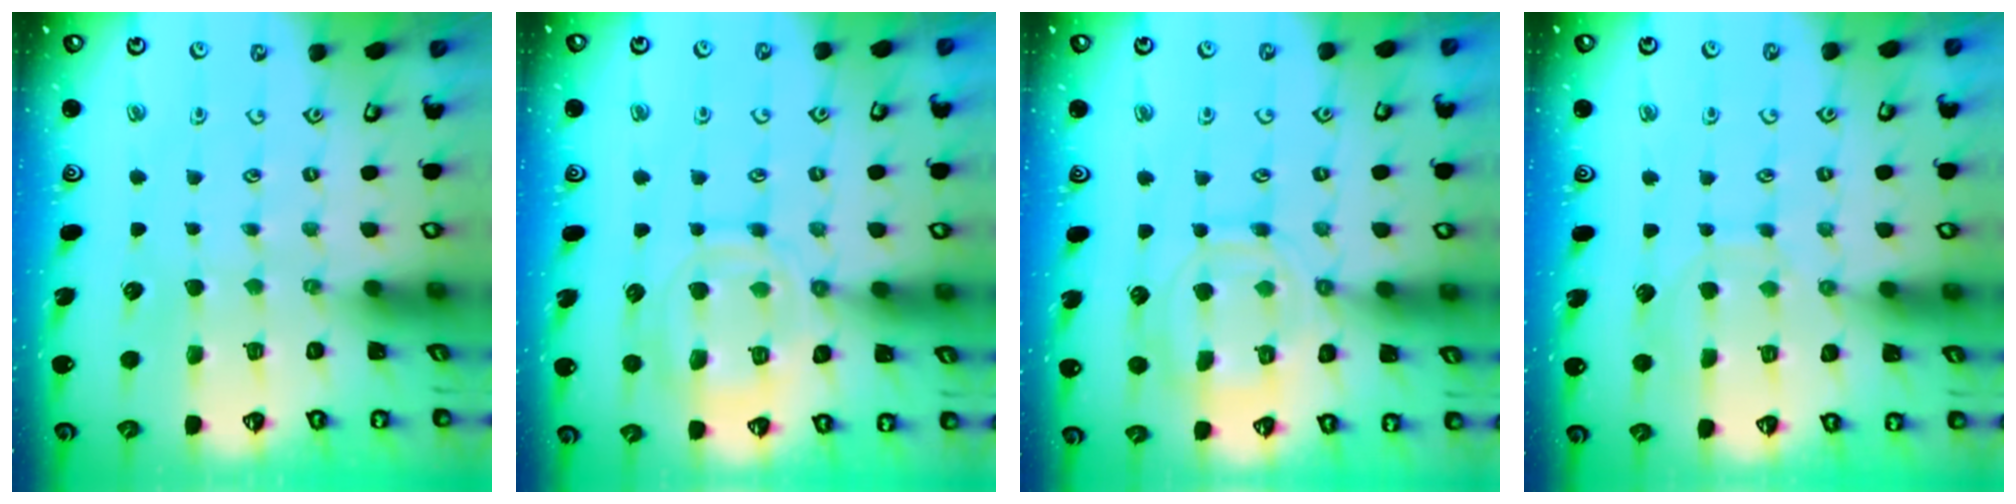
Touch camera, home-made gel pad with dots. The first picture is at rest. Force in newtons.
{"total": 13.7, "press": 13.7, "slide": 1.2}
{"total": 11.0, "press": 11.0, "slide": 0.5}
{"total": 5.0, "press": 4.9, "slide": 0.5}